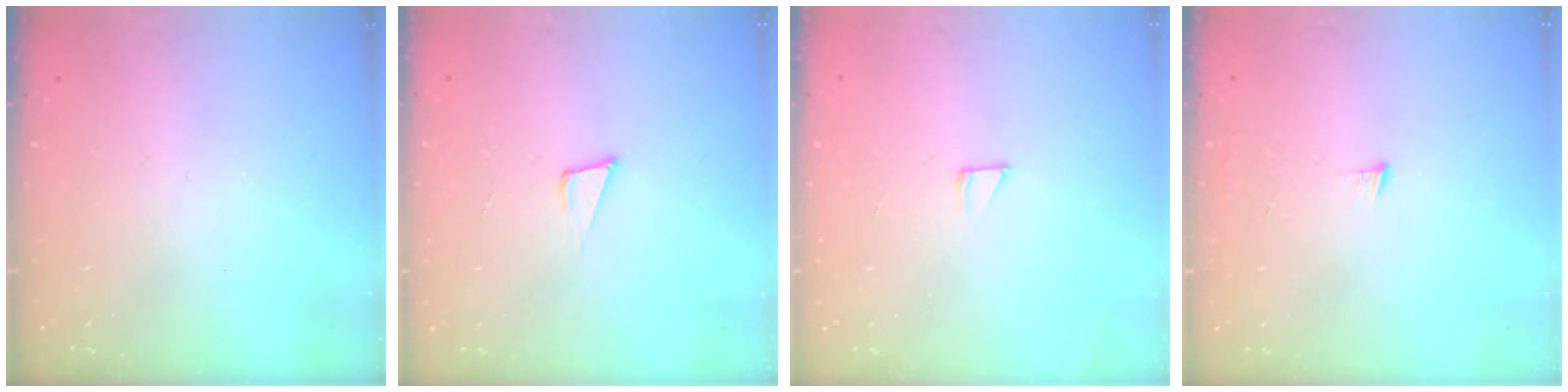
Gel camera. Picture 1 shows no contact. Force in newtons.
{"total": 3.9, "press": 2.4, "slide": 3.1}
{"total": 3.6, "press": 3.6, "slide": 0.3}
{"total": 3.6, "press": 3.6, "slide": 0.5}